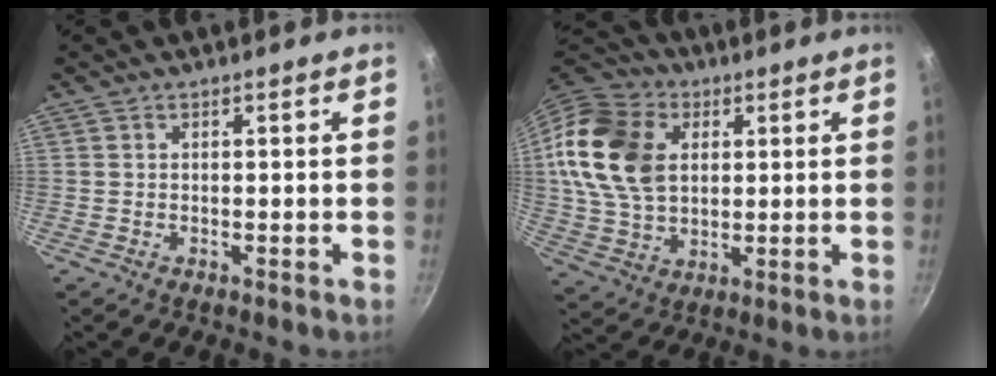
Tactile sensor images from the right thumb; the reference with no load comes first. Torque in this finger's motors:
{"motor_torque": [-0.12, 0.74, 0.93, -0.05, 0.14]}